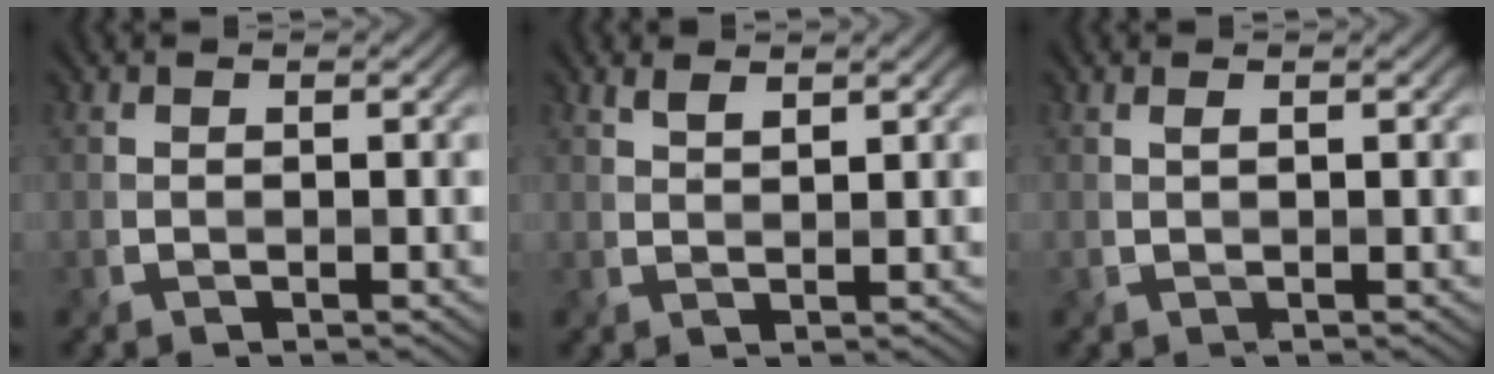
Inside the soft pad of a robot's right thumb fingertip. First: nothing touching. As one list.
[{"total": 1.4, "force": [1.1, 0.1, 0.9], "torque": [-0.021, 0.001, 0.025]}, {"total": 0.7, "force": [0.2, -0.2, 0.6], "torque": [-0.019, 0.004, 0.005]}]